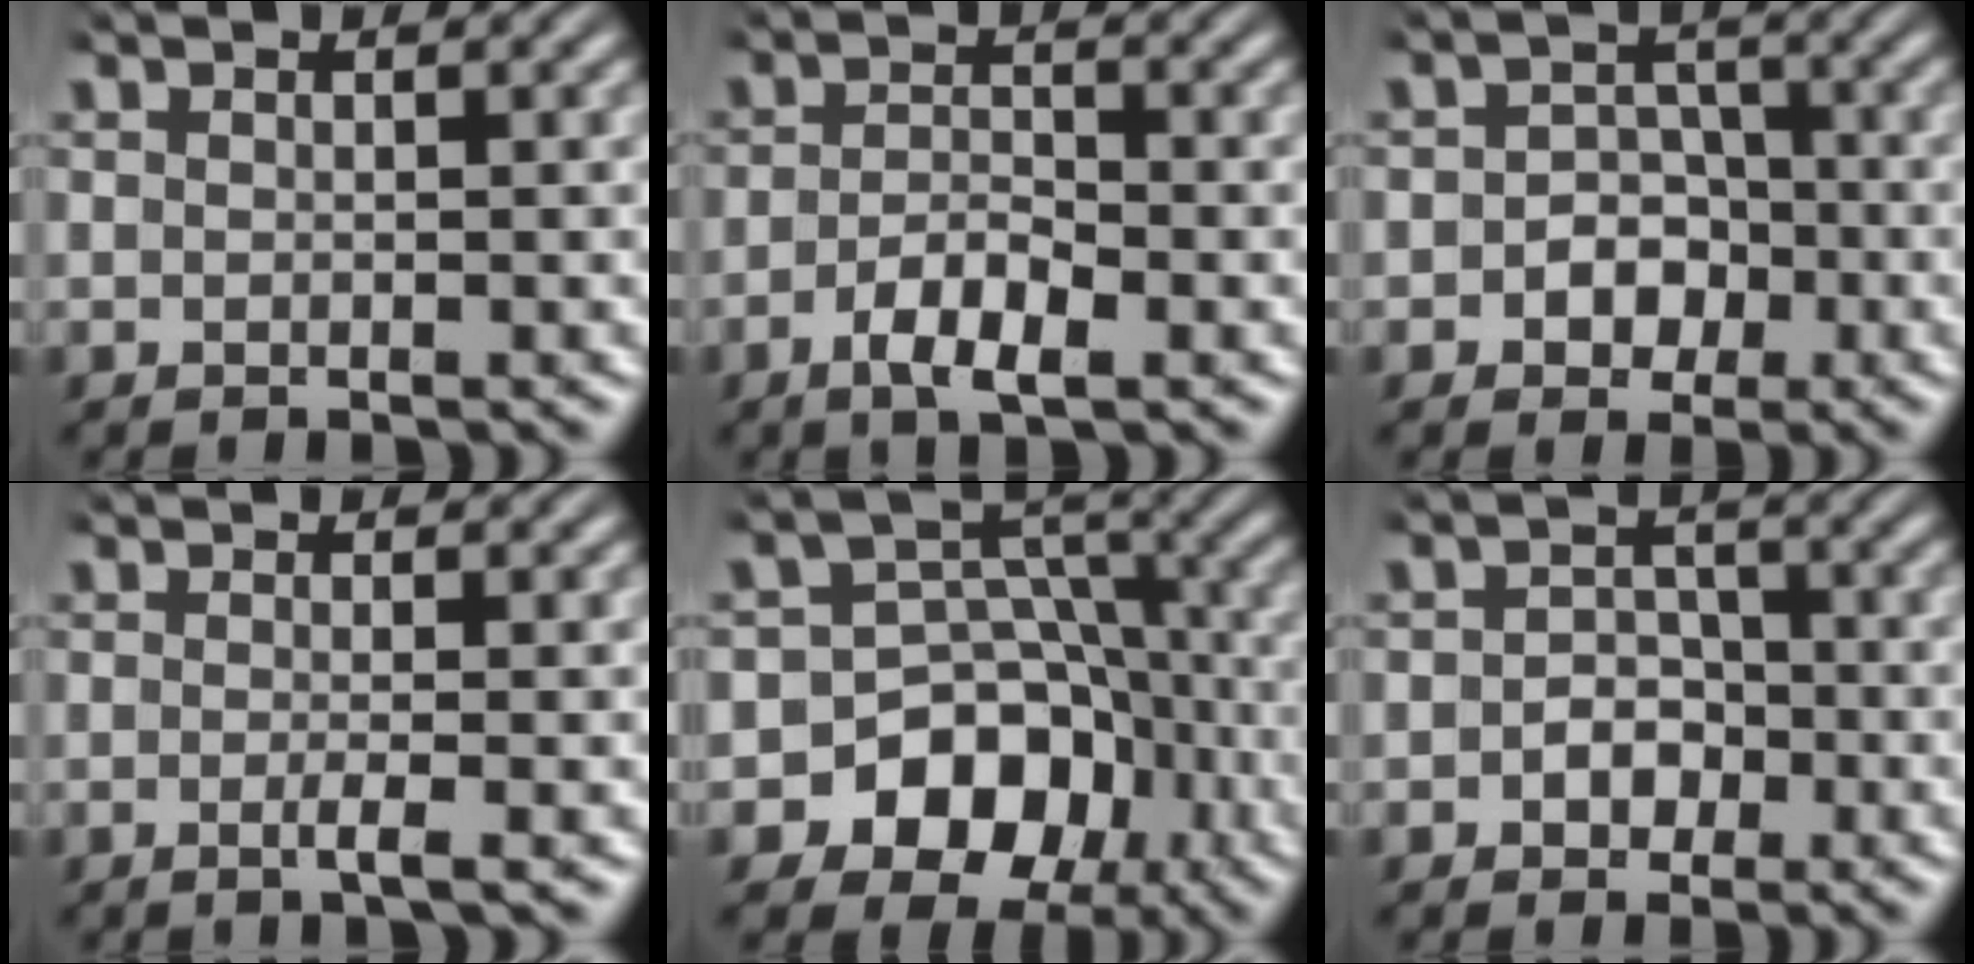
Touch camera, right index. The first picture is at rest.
{"total": 3.3, "force": [-2.0, 1.1, 2.4], "torque": [-0.041, -0.011, -0.033]}
{"total": 4.2, "force": [-1.8, 3.5, 1.3], "torque": [-0.013, -0.008, -0.033]}
{"total": 1.6, "force": [-0.7, -0.1, 1.4], "torque": [-0.031, -0.008, -0.013]}
{"total": 12.6, "force": [-4.5, 10.6, 5.1], "torque": [-0.108, -0.053, -0.064]}
{"total": 3.1, "force": [-1.5, 2.6, 0.9], "torque": [-0.005, -0.004, -0.030]}